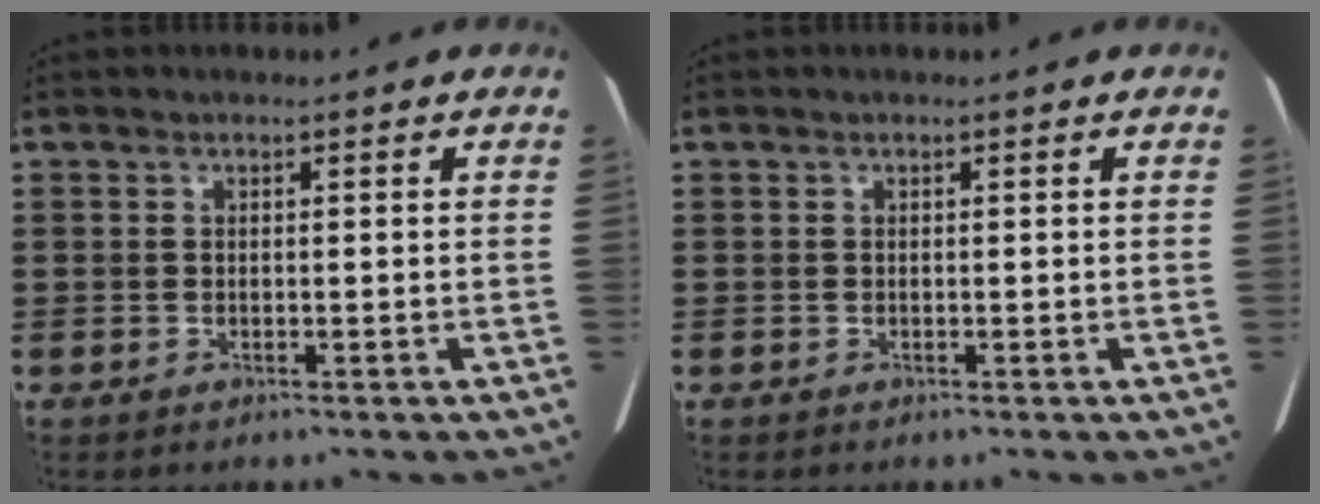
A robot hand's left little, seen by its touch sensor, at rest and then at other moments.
{"total": 0.0}